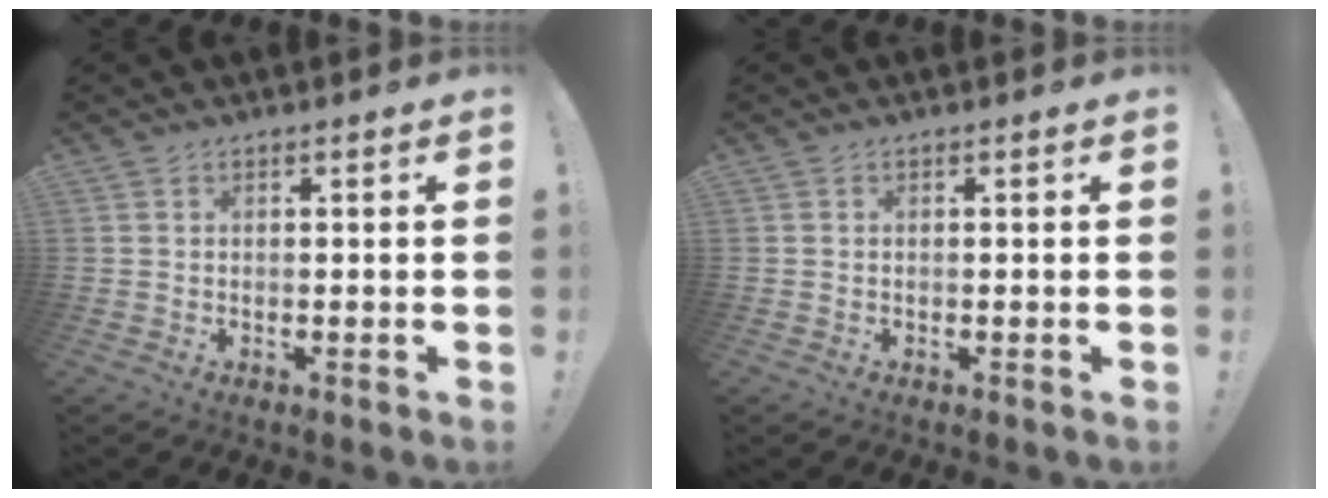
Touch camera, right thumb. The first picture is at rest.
{"total": 0.0}